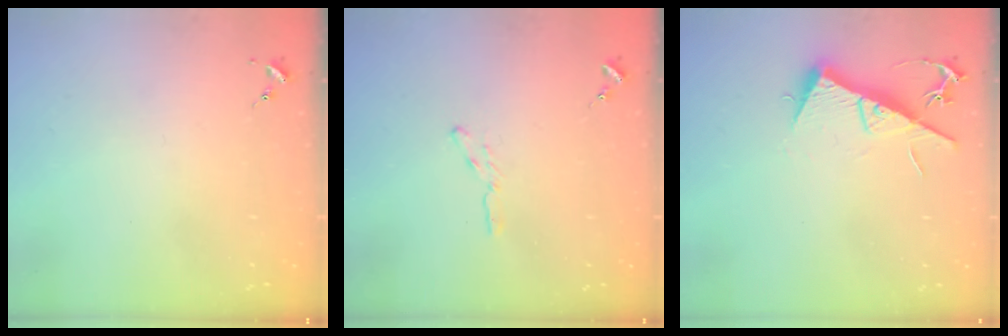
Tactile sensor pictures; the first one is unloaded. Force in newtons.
{"total": 3.0, "press": 3.0, "slide": 0.3}
{"total": 11.3, "press": 11.3, "slide": 0.7}